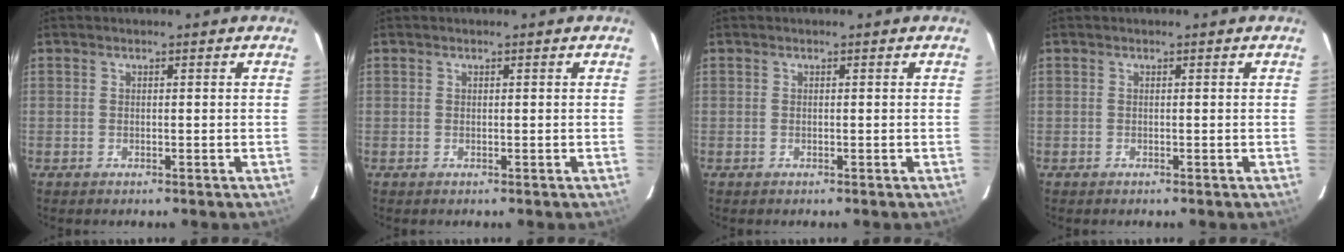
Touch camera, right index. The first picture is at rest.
{"total": 0.0}
{"total": 0.0}
{"total": 0.0}